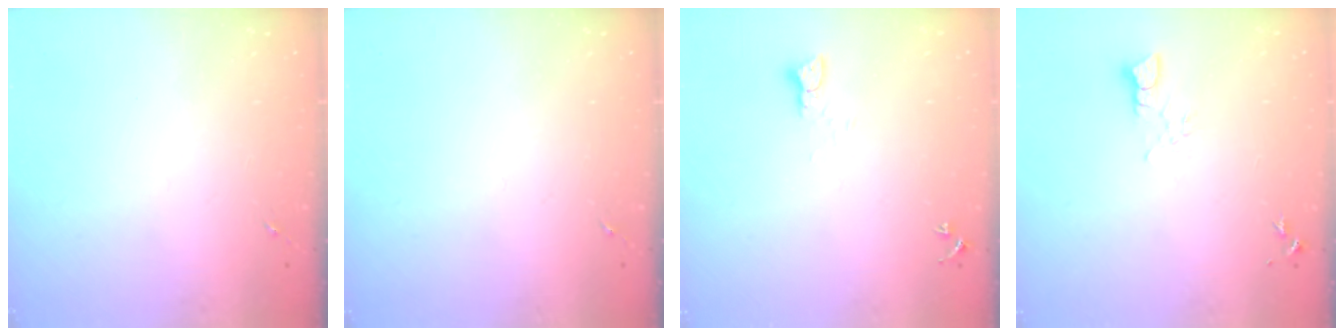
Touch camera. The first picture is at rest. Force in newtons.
{"total": 0.0}
{"total": 3.2, "press": 3.2, "slide": 0.1}
{"total": 3.2, "press": 3.1, "slide": 0.4}